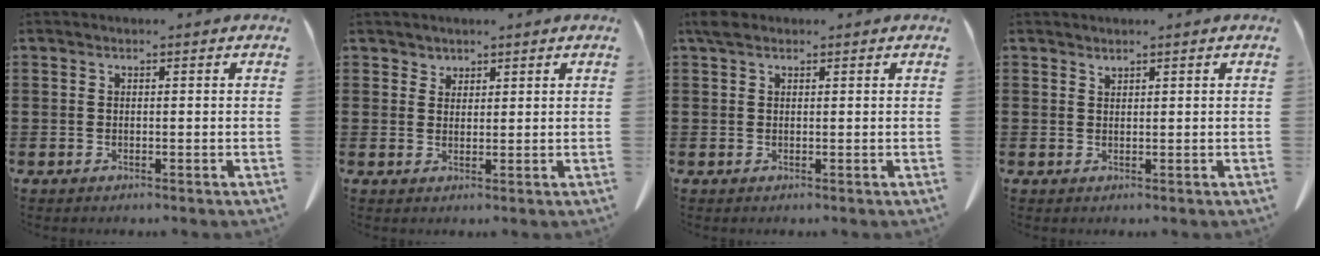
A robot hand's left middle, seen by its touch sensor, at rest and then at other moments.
{"total": 1.7, "force": [1.5, 0.9, 0.0], "torque": [-0.004, 0.004, 0.030]}
{"total": 1.7, "force": [1.1, 0.9, 0.8], "torque": [-0.021, 0.006, 0.021]}
{"total": 0.8, "force": [0.8, 0.2, 0.0], "torque": [-0.003, -0.002, 0.017]}